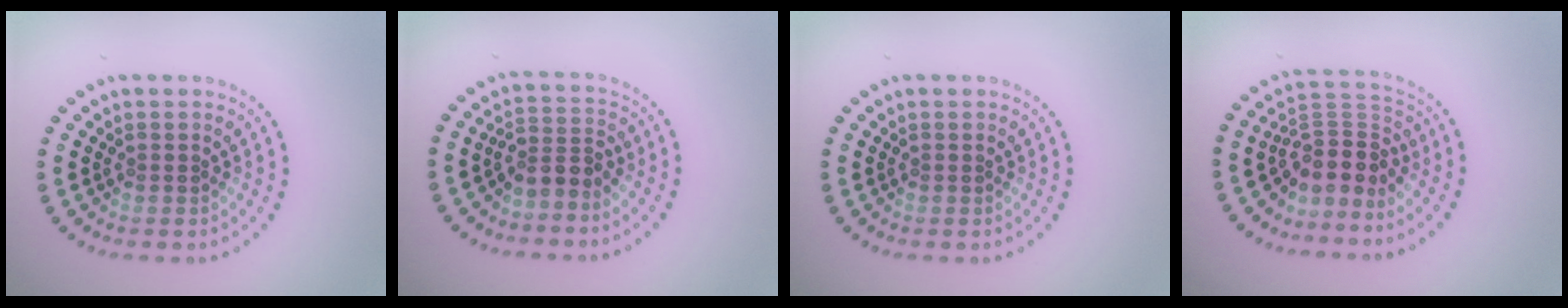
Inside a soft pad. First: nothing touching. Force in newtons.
{"total": 2.5, "press": 1.8, "slide": 1.8}
{"total": 0.0}
{"total": 4.0, "press": 2.9, "slide": 2.7}